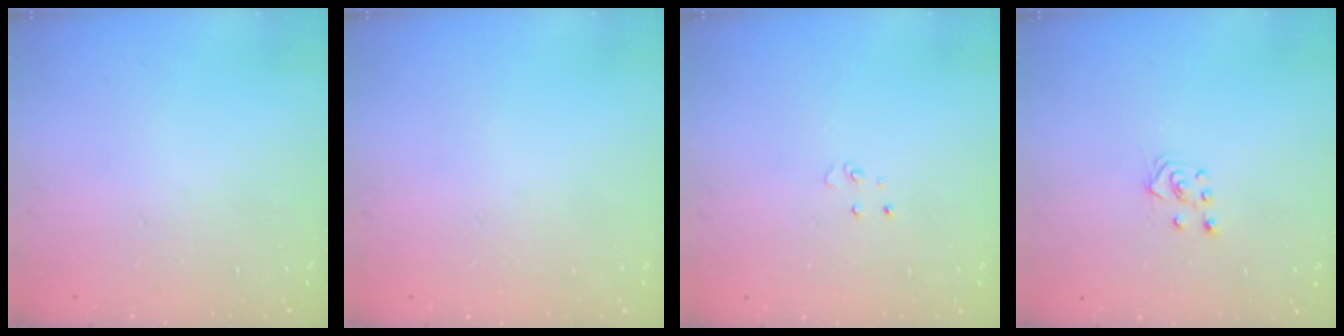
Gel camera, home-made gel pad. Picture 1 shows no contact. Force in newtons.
{"total": 0.0}
{"total": 2.9, "press": 2.9, "slide": 0.2}
{"total": 3.4, "press": 3.4, "slide": 0.3}